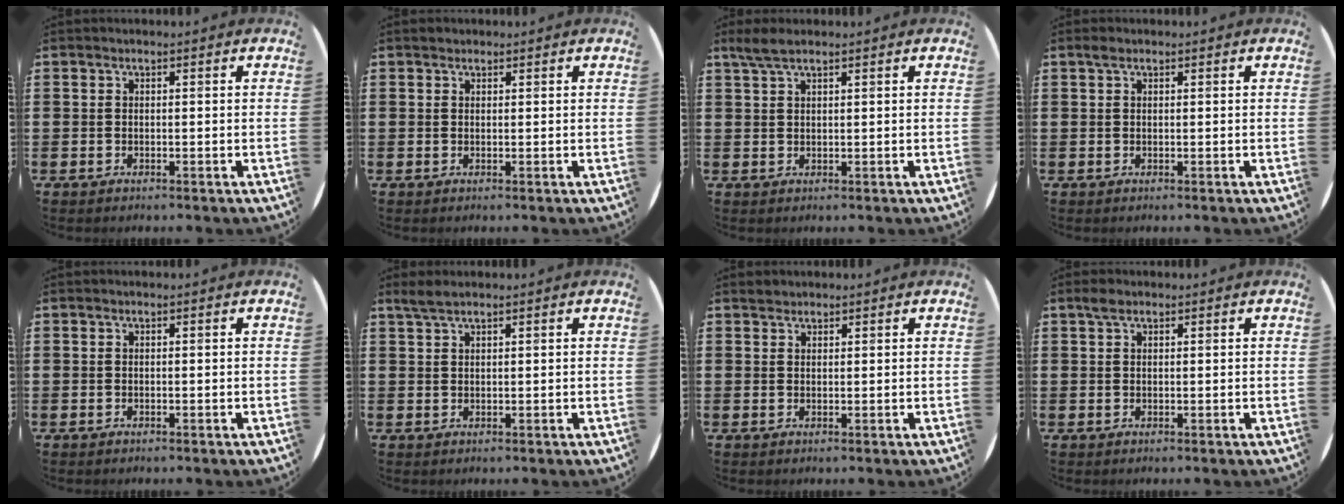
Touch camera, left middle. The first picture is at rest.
{"total": 0.6, "force": [0.6, 0.3, -0.1], "torque": [0.009, 0.000, 0.009]}
{"total": 2.6, "force": [2.0, 0.5, 1.5], "torque": [-0.032, 0.004, 0.036]}
{"total": 0.7, "force": [0.5, 0.4, 0.3], "torque": [0.001, 0.002, 0.007]}
{"total": 0.0}
{"total": 1.9, "force": [1.6, 0.3, 0.9], "torque": [-0.020, 0.004, 0.029]}
{"total": 1.1, "force": [1.0, 0.3, -0.1], "torque": [0.008, -0.002, 0.019]}
{"total": 1.5, "force": [1.0, 0.8, 0.8], "torque": [-0.009, 0.003, 0.016]}